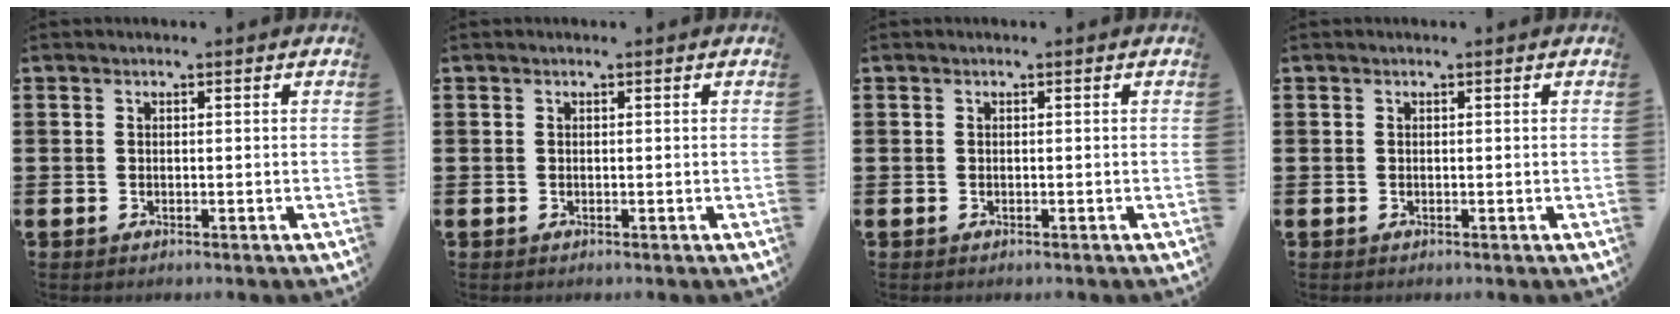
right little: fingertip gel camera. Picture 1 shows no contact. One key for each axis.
{"total": 0.0}
{"total": 0.0}
{"total": 0.0}